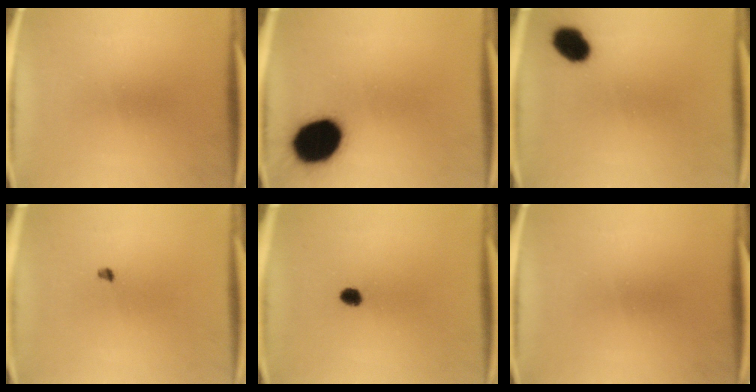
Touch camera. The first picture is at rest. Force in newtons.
{"total": 17.7}
{"total": 7.0}
{"total": 1.1}
{"total": 2.3}
{"total": 0.0}